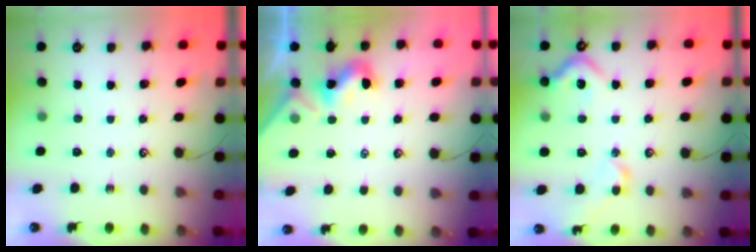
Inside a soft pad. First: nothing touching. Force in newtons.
{"total": 2.0, "press": 2.0, "slide": 0.5}
{"total": 7.9, "press": 7.7, "slide": 1.5}